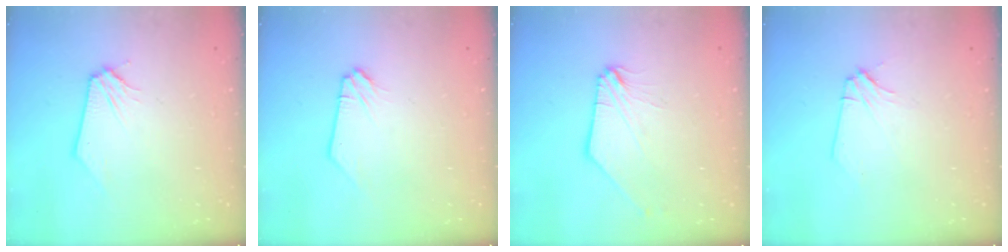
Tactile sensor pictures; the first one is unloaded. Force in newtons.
{"total": 0.0}
{"total": 1.9, "press": 1.9, "slide": 0.5}
{"total": 2.9, "press": 2.9, "slide": 0.5}